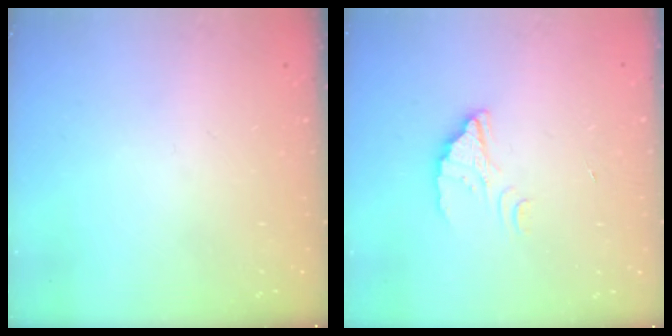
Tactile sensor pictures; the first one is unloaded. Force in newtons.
{"total": 1.6, "press": 1.6, "slide": 0.0}